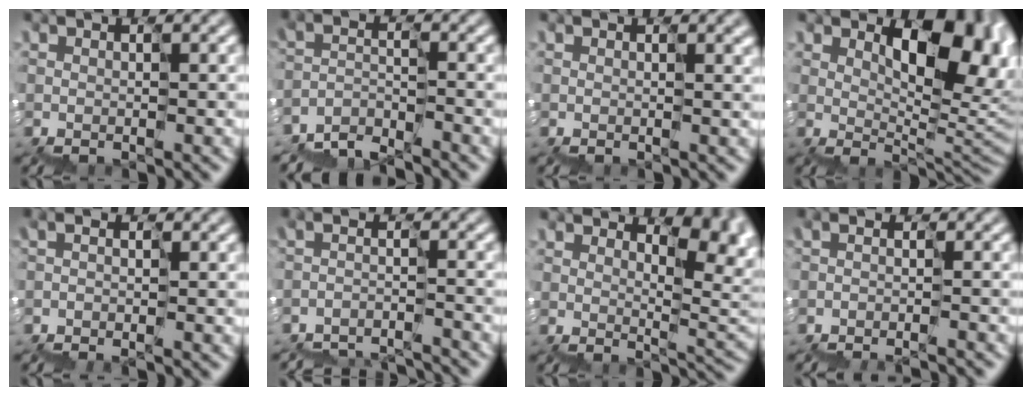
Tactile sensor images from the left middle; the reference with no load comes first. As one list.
[{"total": 3.9, "force": [-3.9, 0.0, -0.7], "torque": [0.001, 0.003, -0.075]}, {"total": 1.9, "force": [0.5, 0.9, 1.6], "torque": [-0.012, 0.009, 0.007]}, {"total": 9.2, "force": [3.0, 4.5, 7.5], "torque": [-0.096, -0.001, 0.056]}, {"total": 1.2, "force": [-1.0, 0.1, 0.6], "torque": [-0.023, -0.001, -0.025]}, {"total": 5.2, "force": [-5.1, 0.5, 0.9], "torque": [-0.020, -0.008, -0.079]}, {"total": 8.5, "force": [2.1, 4.4, 6.9], "torque": [-0.076, 0.012, 0.044]}, {"total": 3.1, "force": [-2.8, 0.3, 1.1], "torque": [-0.013, -0.007, -0.043]}]